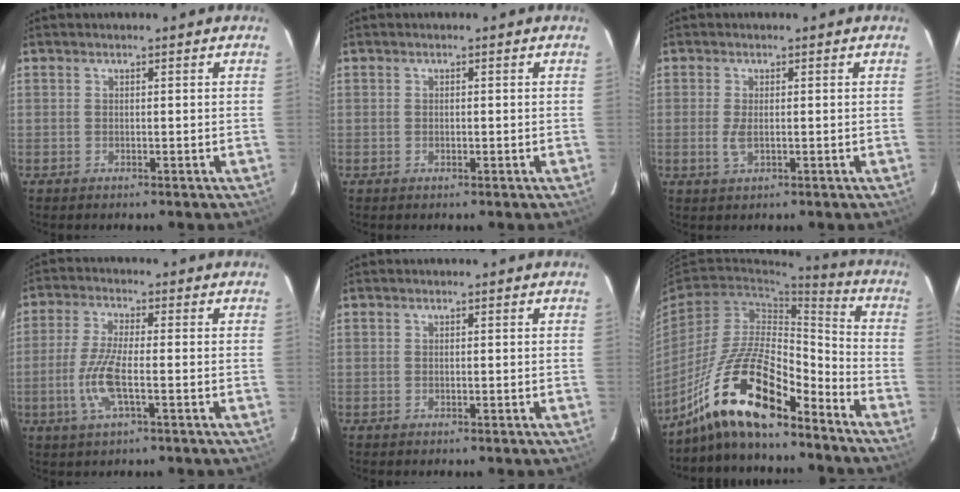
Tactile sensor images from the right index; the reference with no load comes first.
{"total": 0.6, "force": [-0.1, 0.5, 0.2], "torque": [-0.003, 0.000, 0.000]}
{"total": 2.7, "force": [-0.4, 1.0, 2.5], "torque": [-0.052, -0.004, -0.005]}
{"total": 8.2, "force": [-2.3, 1.7, 7.7], "torque": [-0.165, -0.004, -0.047]}
{"total": 0.0}
{"total": 17.0, "force": [-12.7, 4.5, 10.4], "torque": [-0.209, 0.004, -0.238]}